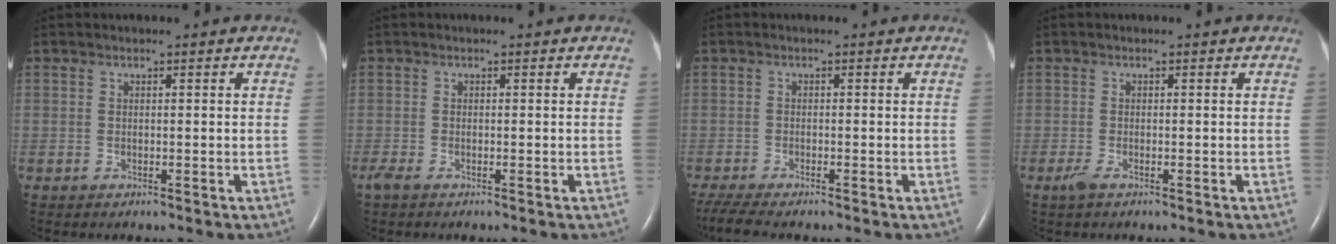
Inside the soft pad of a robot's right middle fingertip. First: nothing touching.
{"total": 1.2, "force": [-0.8, 0.3, 0.8], "torque": [-0.031, -0.007, -0.019]}
{"total": 5.5, "force": [-4.6, 0.5, 2.9], "torque": [-0.057, -0.013, -0.080]}
{"total": 1.4, "force": [-0.8, 0.3, 1.0], "torque": [-0.033, -0.005, -0.019]}